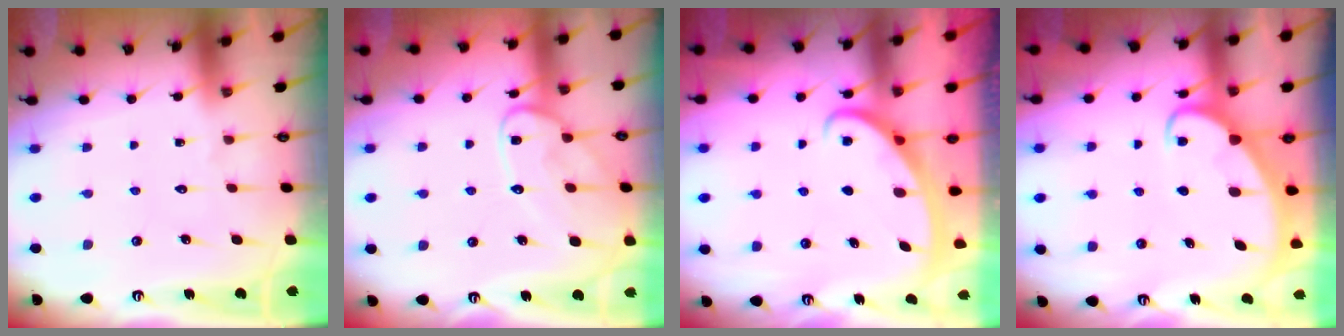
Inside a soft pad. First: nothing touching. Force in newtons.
{"total": 12.4, "press": 12.4, "slide": 1.0}
{"total": 2.7, "press": 2.7, "slide": 0.4}
{"total": 3.0, "press": 3.0, "slide": 0.4}